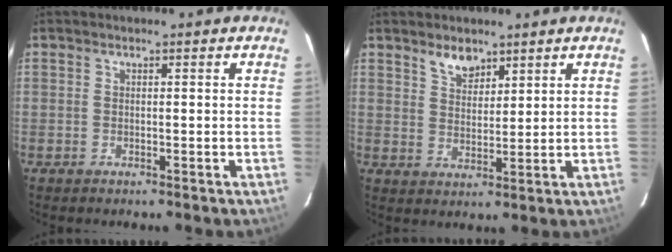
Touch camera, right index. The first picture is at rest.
{"total": 4.6, "force": [3.4, 2.3, 2.0], "torque": [-0.030, 0.003, 0.064]}